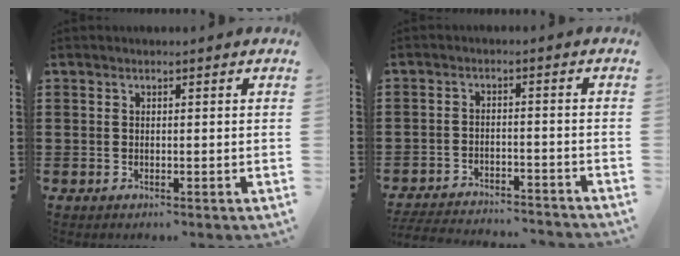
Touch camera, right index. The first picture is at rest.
{"total": 4.0, "force": [-3.9, -0.1, 0.6], "torque": [-0.021, -0.006, -0.083]}